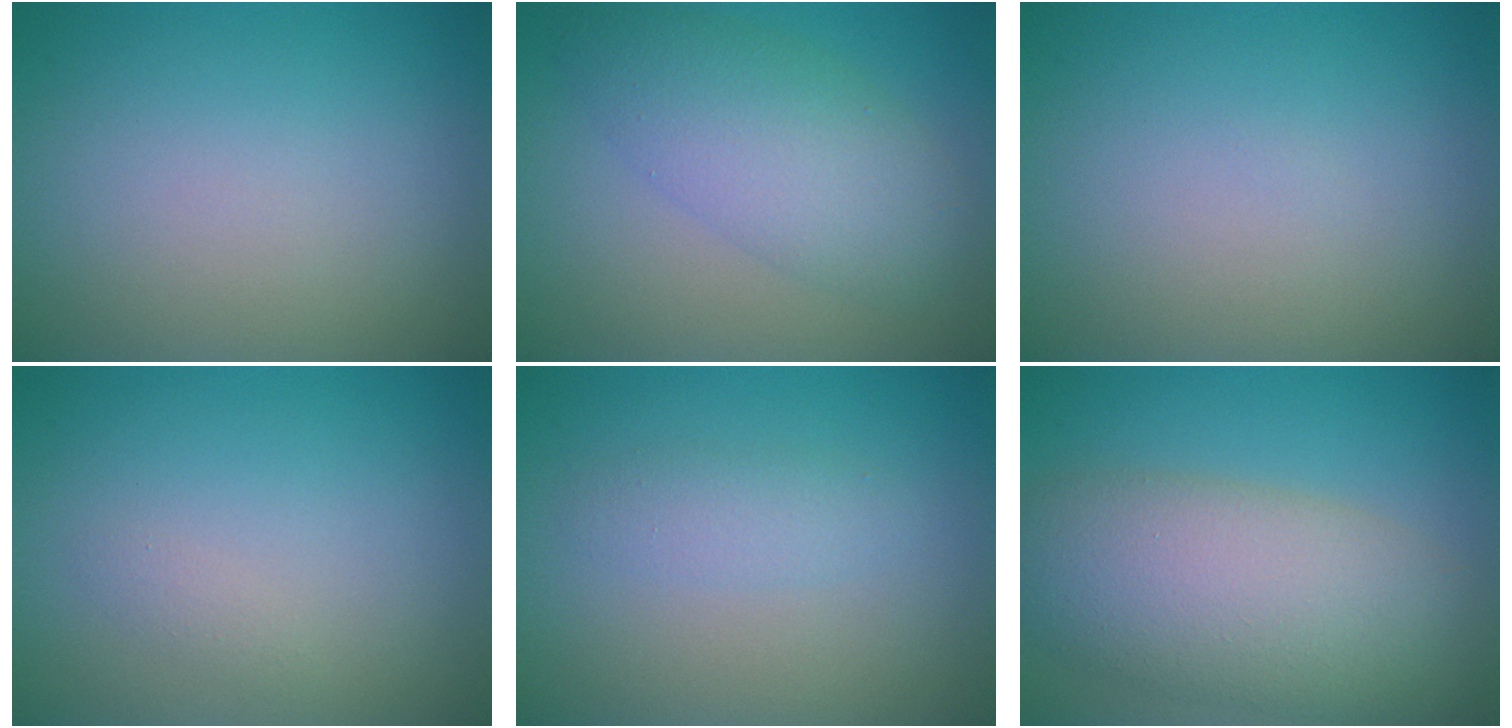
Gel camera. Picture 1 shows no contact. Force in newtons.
{"total": 5.6, "press": 5.6, "slide": 0.4}
{"total": 0.0}
{"total": 0.7, "press": 0.7, "slide": 0.1}
{"total": 1.6, "press": 1.6, "slide": 0.1}
{"total": 8.9, "press": 8.9, "slide": 0.6}